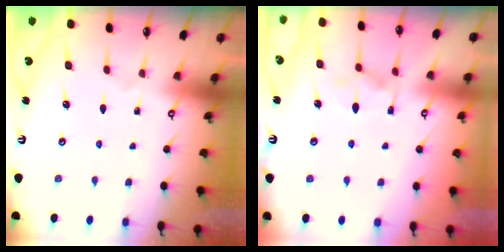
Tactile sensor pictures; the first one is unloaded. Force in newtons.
{"total": 1.4, "press": 0.3, "slide": 1.3}